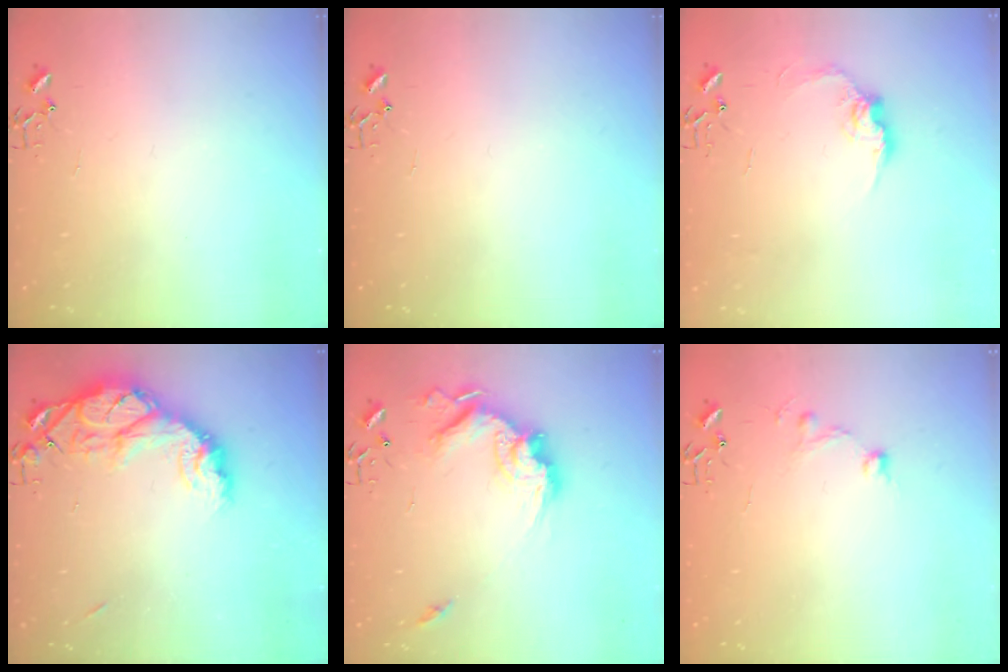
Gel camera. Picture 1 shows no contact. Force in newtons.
{"total": 0.0}
{"total": 10.1, "press": 10.0, "slide": 0.5}
{"total": 15.7, "press": 15.7, "slide": 1.4}
{"total": 17.8, "press": 17.7, "slide": 2.1}
{"total": 9.6, "press": 9.6, "slide": 0.8}